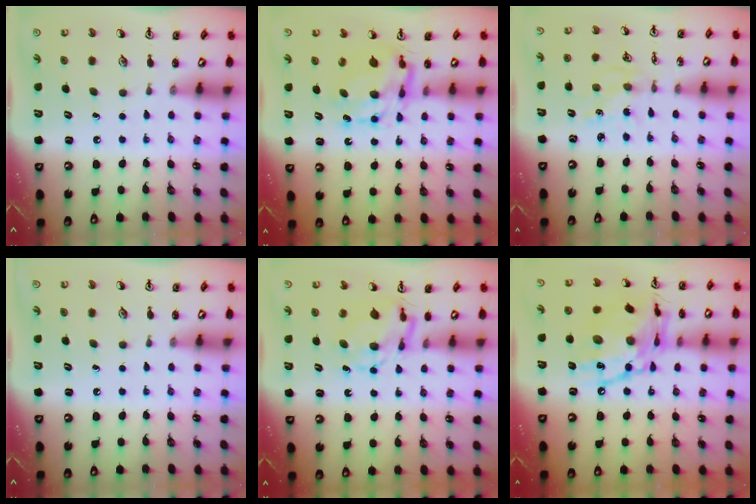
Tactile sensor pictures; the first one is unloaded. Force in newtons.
{"total": 8.2, "press": 8.2, "slide": 0.8}
{"total": 0.6, "press": 0.6, "slide": 0.1}
{"total": 0.0}
{"total": 6.3, "press": 6.3, "slide": 0.6}
{"total": 18.1, "press": 18.0, "slide": 1.5}